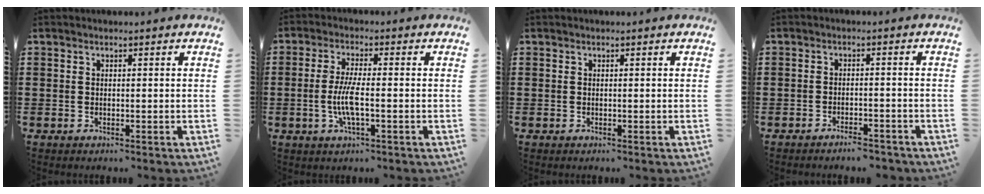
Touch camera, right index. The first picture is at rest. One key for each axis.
{"total": 5.4, "fx": -1.0, "fy": 1.1, "fz": 5.2, "tx": -0.110, "ty": -0.004, "tz": -0.026}
{"total": 0.0}
{"total": 2.3, "fx": -2.3, "fy": 0.2, "fz": 0.5, "tx": -0.011, "ty": 0.002, "tz": -0.045}